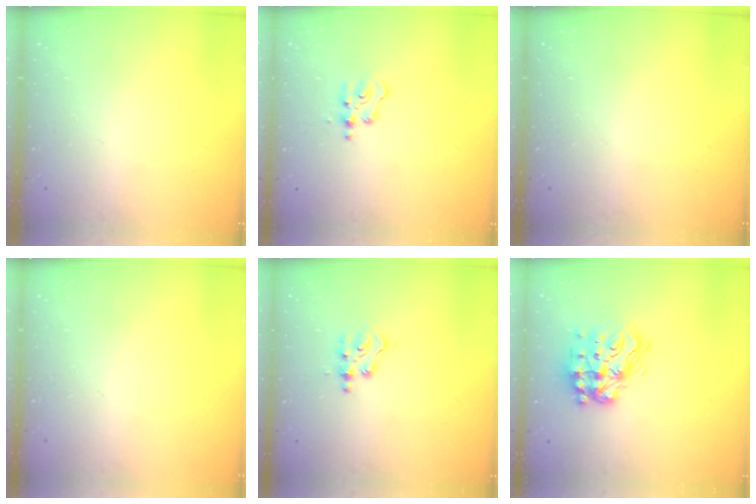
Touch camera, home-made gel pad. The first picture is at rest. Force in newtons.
{"total": 4.2, "press": 4.1, "slide": 0.6}
{"total": 0.0}
{"total": 0.0}
{"total": 3.9, "press": 3.9, "slide": 0.5}
{"total": 16.5, "press": 16.5, "slide": 1.2}